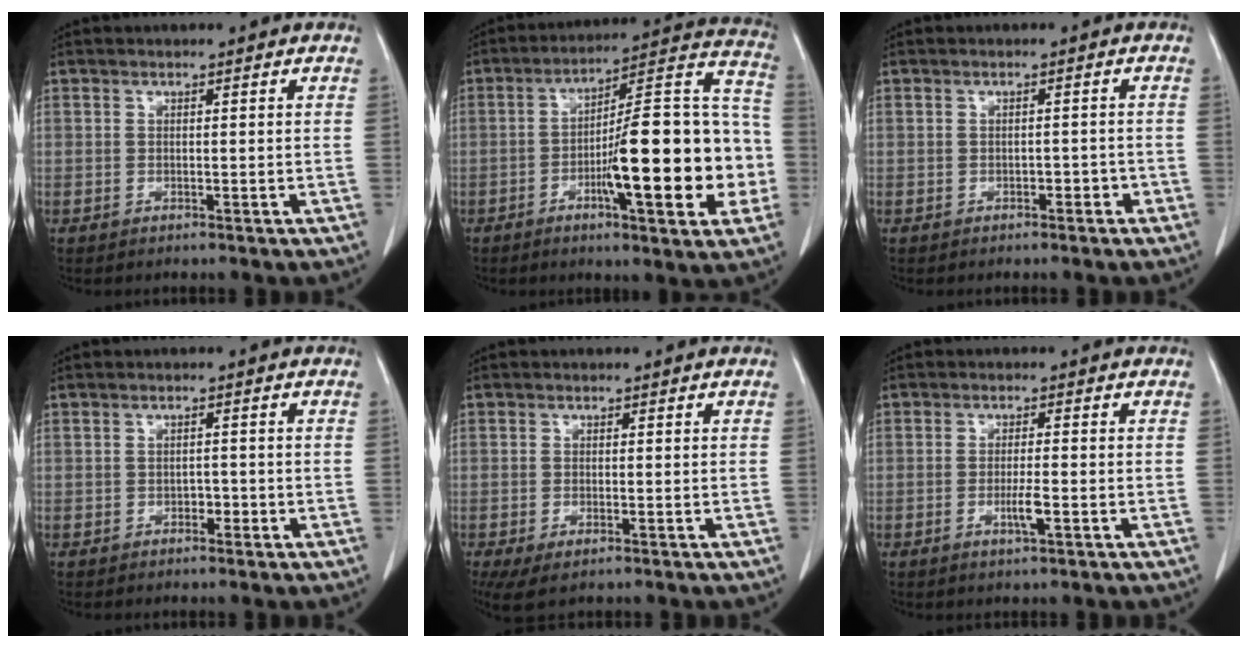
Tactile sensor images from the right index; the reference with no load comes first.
{"total": 21.0, "force": [-5.0, 3.9, 20.1], "torque": [-0.253, 0.029, -0.069]}
{"total": 1.3, "force": [-0.7, 0.8, 0.7], "torque": [-0.011, 0.004, -0.008]}
{"total": 1.2, "force": [-0.6, 0.8, 0.6], "torque": [-0.008, 0.004, -0.008]}
{"total": 4.3, "force": [-2.2, 1.7, 3.3], "torque": [-0.058, -0.011, -0.033]}
{"total": 2.9, "force": [-1.1, 0.1, 2.7], "torque": [-0.051, -0.003, -0.019]}